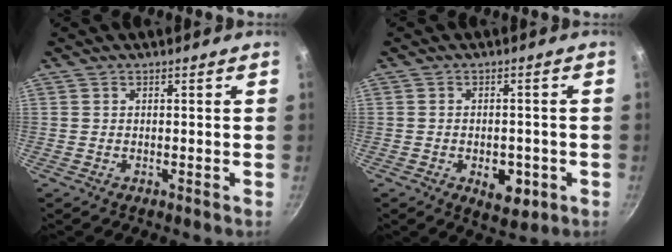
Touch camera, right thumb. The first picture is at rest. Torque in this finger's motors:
{"motor_torque": [-0.54, 0.47, -0.10, 0.03, 0.06]}